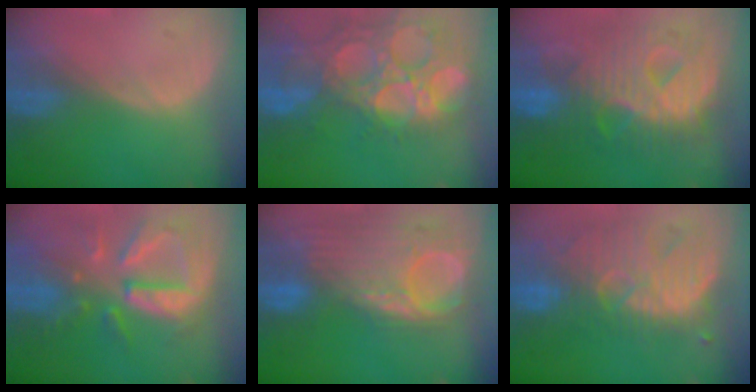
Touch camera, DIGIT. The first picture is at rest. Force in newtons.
{"total": 15.1, "press": 12.5, "slide": 8.5}
{"total": 12.7, "press": 12.6, "slide": 1.2}
{"total": 10.6, "press": 9.3, "slide": 5.0}
{"total": 12.2, "press": 10.4, "slide": 6.3}
{"total": 11.2, "press": 10.7, "slide": 3.4}